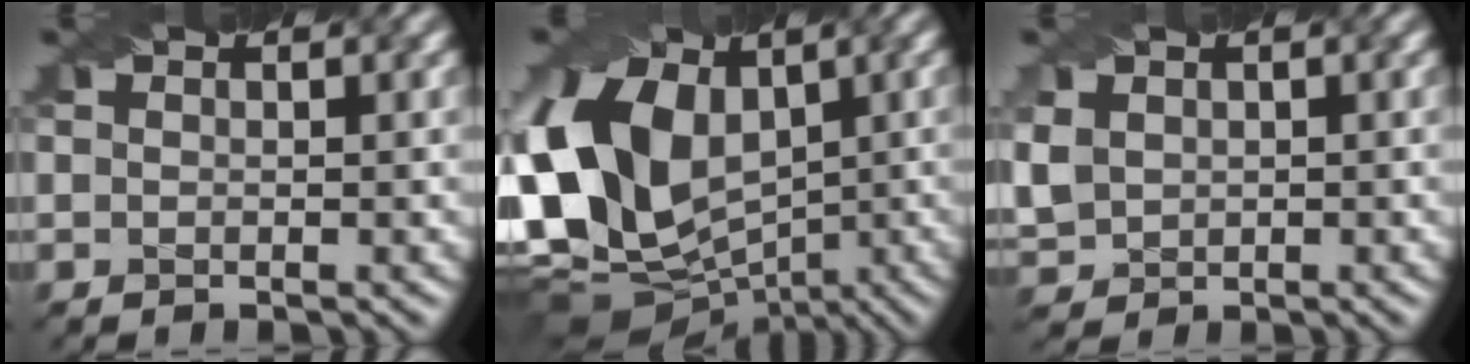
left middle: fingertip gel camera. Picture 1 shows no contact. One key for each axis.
{"total": 16.9, "fx": 1.0, "fy": 12.7, "fz": 11.1, "tx": -0.242, "ty": 0.002, "tz": 0.039}
{"total": 2.9, "fx": 0.8, "fy": 2.5, "fz": 1.3, "tx": -0.052, "ty": 0.003, "tz": 0.021}